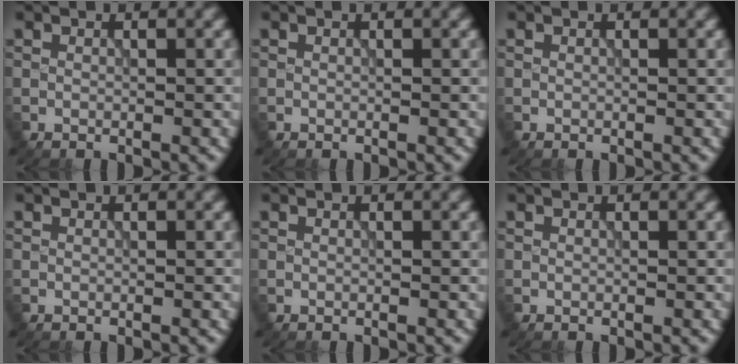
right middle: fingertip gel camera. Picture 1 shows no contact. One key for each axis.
{"total": 0.0}
{"total": 0.0}
{"total": 0.0}
{"total": 0.0}
{"total": 0.0}